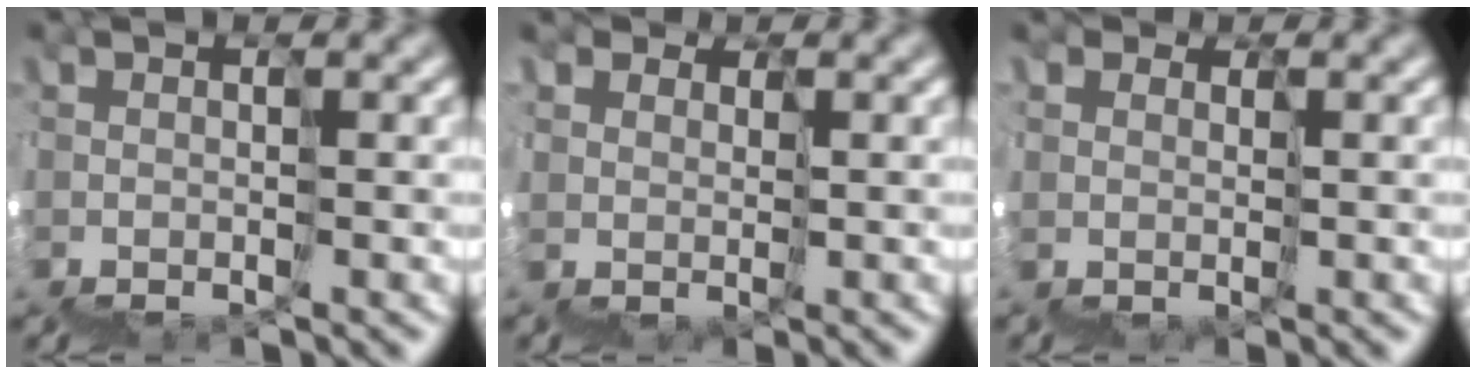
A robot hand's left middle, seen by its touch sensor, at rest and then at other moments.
{"total": 3.7, "force": [2.5, 2.7, -0.1], "torque": [0.000, 0.013, 0.044]}
{"total": 3.0, "force": [1.5, 2.6, 0.3], "torque": [-0.008, 0.002, 0.027]}